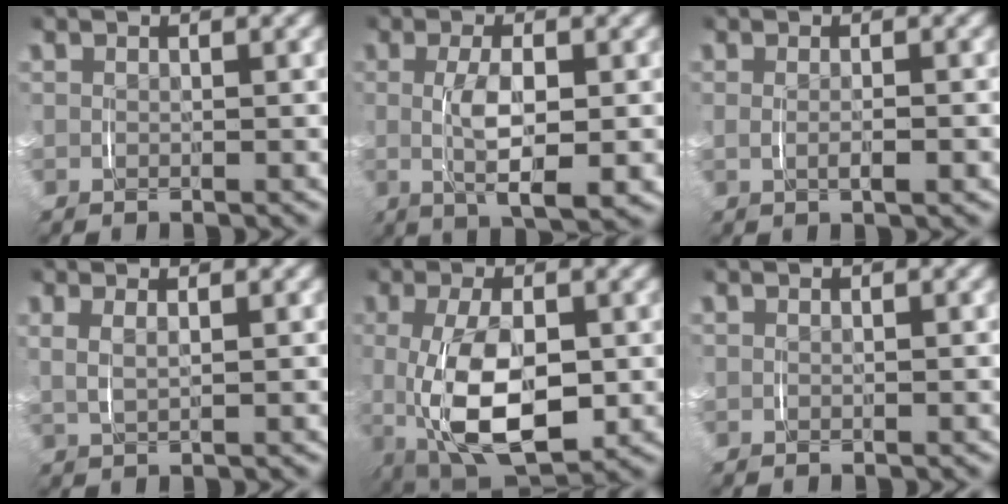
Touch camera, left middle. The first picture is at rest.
{"total": 5.0, "force": [-0.5, 1.0, 4.9], "torque": [-0.086, -0.012, -0.003]}
{"total": 1.2, "force": [-0.3, -0.2, 1.1], "torque": [-0.020, -0.003, -0.002]}
{"total": 1.2, "force": [0.6, -0.1, 1.1], "torque": [-0.022, -0.001, 0.018]}
{"total": 7.9, "force": [-1.3, 3.4, 7.0], "torque": [-0.129, -0.018, -0.012]}
{"total": 0.0}